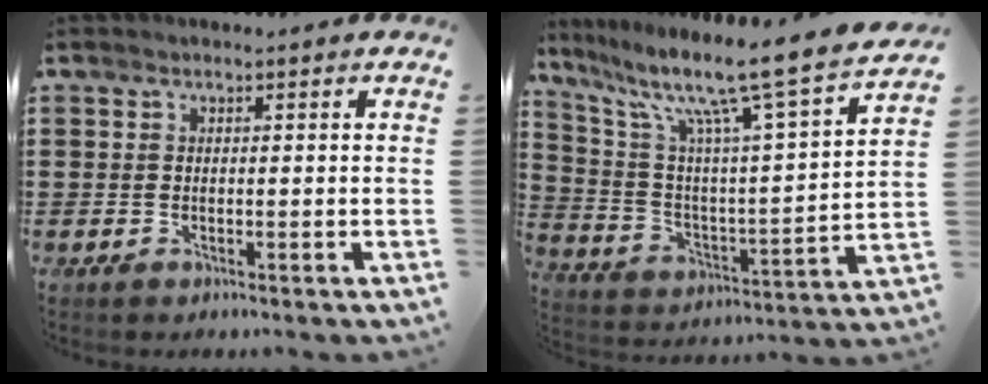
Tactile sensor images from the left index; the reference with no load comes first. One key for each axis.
{"total": 11.9, "fx": 9.2, "fy": 0.1, "fz": 7.6, "tx": -0.165, "ty": -0.071, "tz": 0.137}